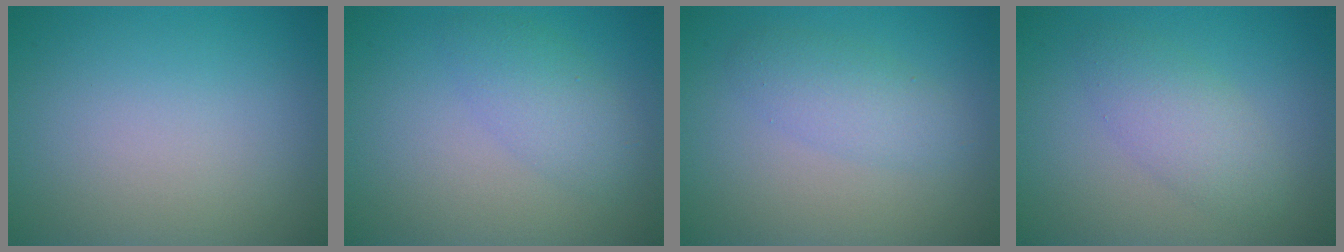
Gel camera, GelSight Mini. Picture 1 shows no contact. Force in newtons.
{"total": 2.8, "press": 2.8, "slide": 0.1}
{"total": 2.4, "press": 2.4, "slide": 0.1}
{"total": 3.0, "press": 3.0, "slide": 0.1}